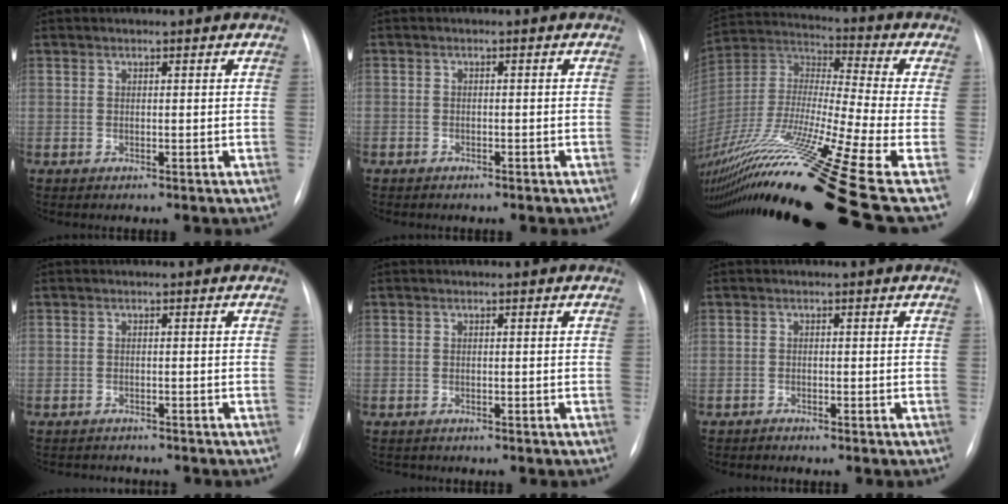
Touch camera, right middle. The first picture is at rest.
{"total": 1.9, "force": [-1.5, 1.1, 0.6], "torque": [-0.015, 0.002, -0.017]}
{"total": 26.6, "force": [-17.0, -0.7, 20.5], "torque": [-0.401, -0.038, -0.317]}
{"total": 3.7, "force": [-3.6, 1.0, 0.5], "torque": [-0.003, -0.005, -0.049]}
{"total": 1.2, "force": [-1.1, 0.6, 0.1], "torque": [-0.003, 0.000, -0.014]}
{"total": 0.6, "force": [-0.6, 0.1, 0.0], "torque": [-0.004, -0.002, -0.013]}